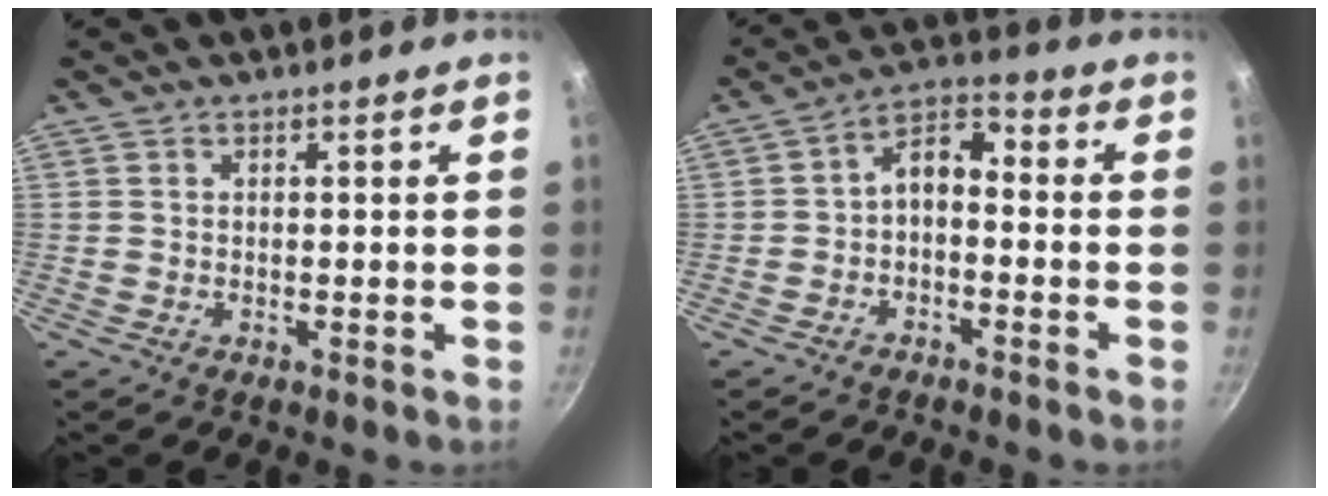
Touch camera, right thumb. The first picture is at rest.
{"total": 5.9, "force": [-1.8, 3.5, 4.3], "torque": [-0.067, 0.047, -0.037]}